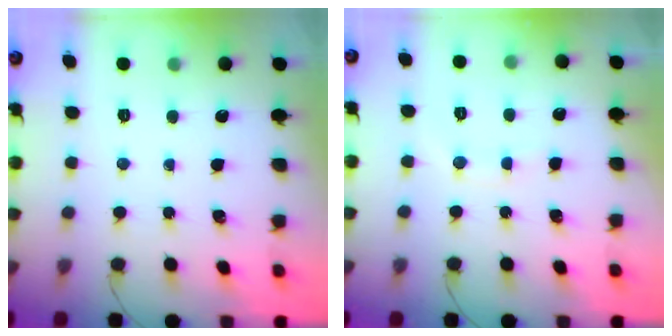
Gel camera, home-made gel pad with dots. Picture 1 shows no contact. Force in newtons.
{"total": 7.1, "press": 6.9, "slide": 1.5}